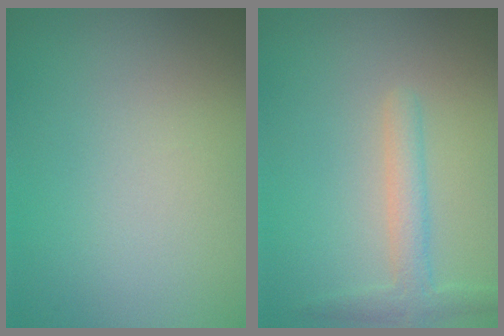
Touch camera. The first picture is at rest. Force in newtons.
{"total": 2.4, "press": 2.4, "slide": 0.2}